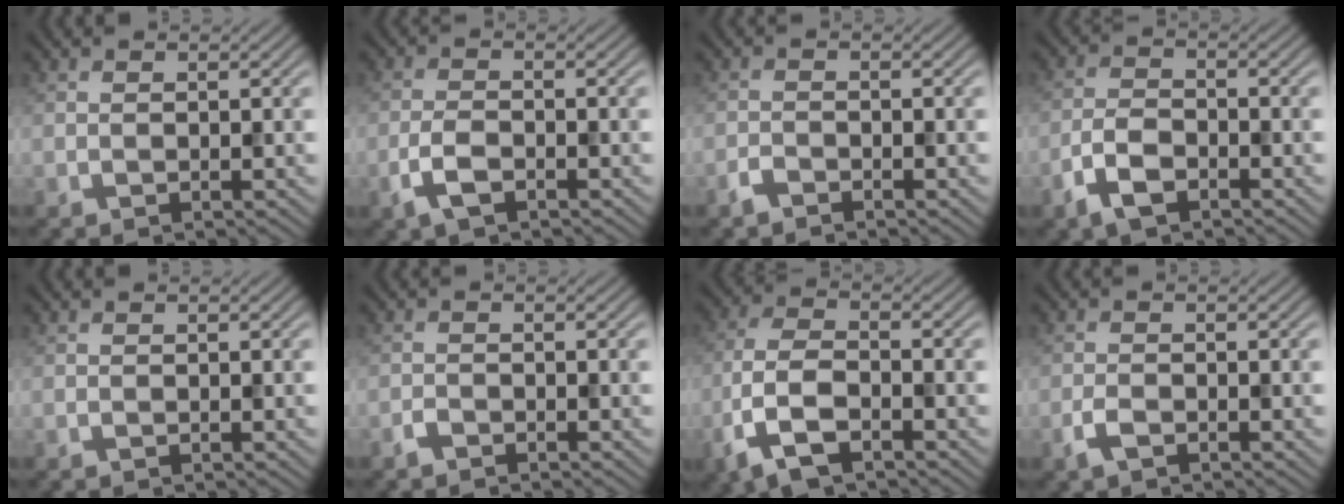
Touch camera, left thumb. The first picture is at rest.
{"total": 3.6, "force": [-2.0, 1.5, 2.5], "torque": [-0.059, -0.002, -0.044]}
{"total": 1.5, "force": [-1.3, 0.5, 0.6], "torque": [-0.013, 0.000, -0.031]}
{"total": 4.6, "force": [-2.8, 2.1, 3.0], "torque": [-0.064, -0.003, -0.065]}
{"total": 0.0}
{"total": 1.2, "force": [-1.1, 0.4, 0.5], "torque": [-0.009, 0.000, -0.024]}
{"total": 8.1, "force": [-4.3, 3.6, 5.9], "torque": [-0.139, -0.006, -0.097]}
{"total": 2.1, "force": [-1.3, 0.8, 1.3], "torque": [-0.032, -0.002, -0.031]}